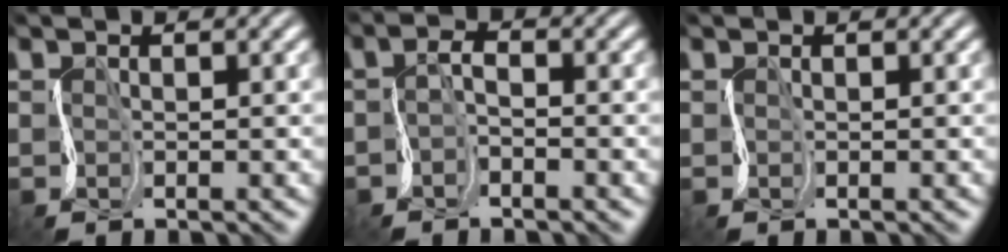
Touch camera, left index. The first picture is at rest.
{"total": 1.1, "force": [-0.8, 0.2, 0.7], "torque": [-0.014, 0.006, -0.022]}
{"total": 0.0}